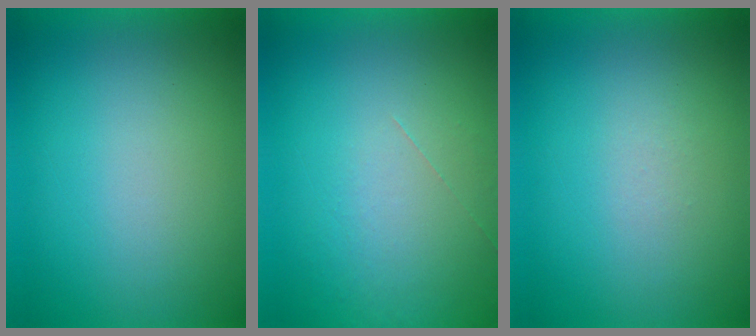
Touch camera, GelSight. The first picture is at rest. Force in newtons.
{"total": 1.2}
{"total": 1.4}